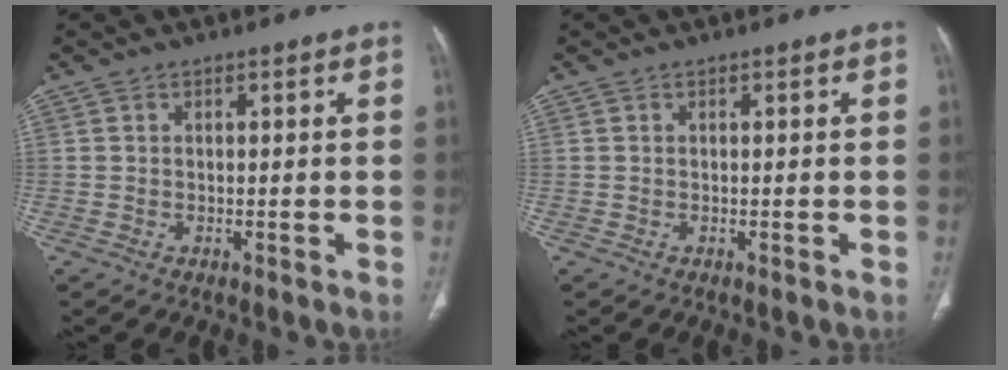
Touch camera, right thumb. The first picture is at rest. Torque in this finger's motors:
{"motor_torque": [0.00, 0.00, 0.00, 0.00, 0.00]}